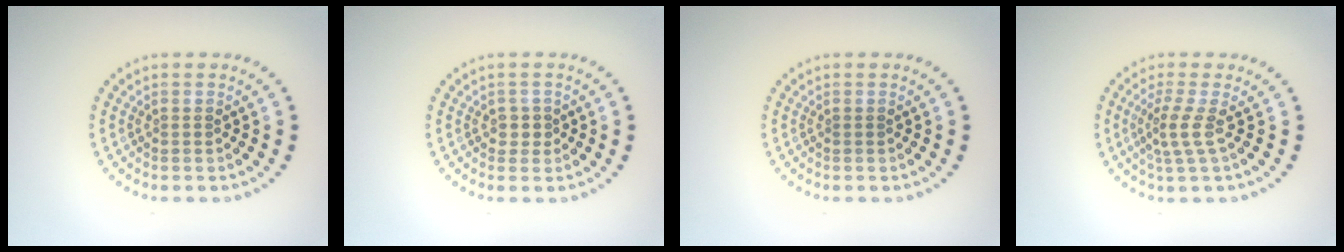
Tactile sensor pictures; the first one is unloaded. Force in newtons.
{"total": 1.2, "press": 1.1, "slide": 0.6}
{"total": 0.0}
{"total": 2.4, "press": 1.6, "slide": 1.8}